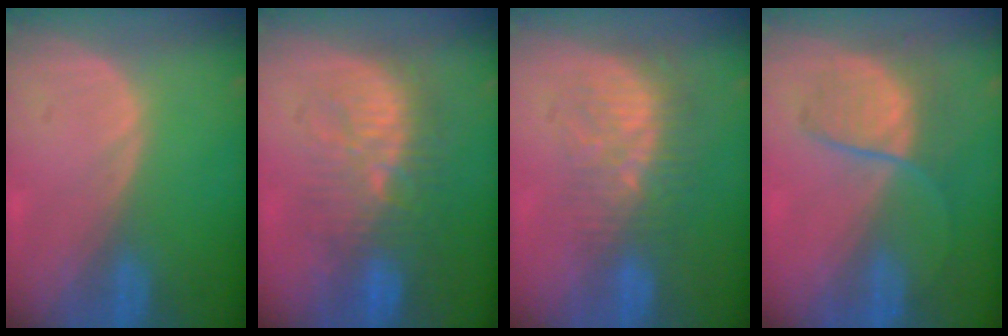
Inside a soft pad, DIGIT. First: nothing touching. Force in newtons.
{"total": 9.2, "press": 9.0, "slide": 2.0}
{"total": 8.9, "press": 7.5, "slide": 4.9}
{"total": 6.5, "press": 6.3, "slide": 1.7}